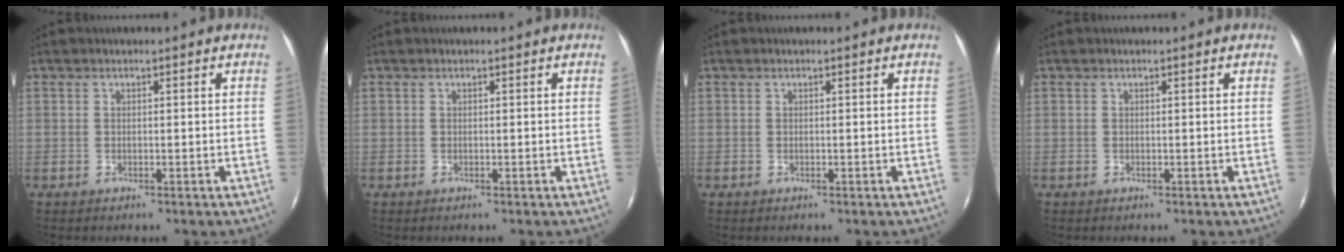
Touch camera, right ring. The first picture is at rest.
{"total": 0.0}
{"total": 0.0}
{"total": 0.0}